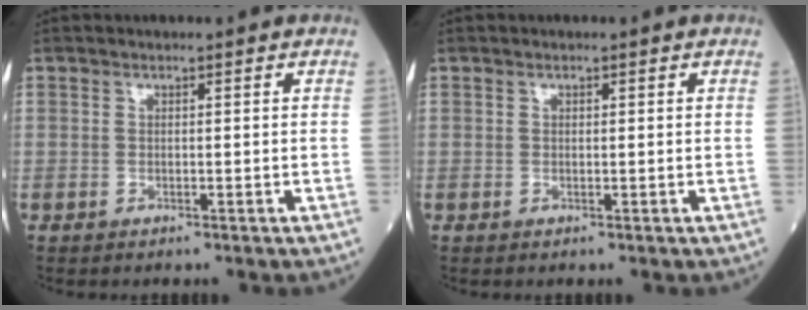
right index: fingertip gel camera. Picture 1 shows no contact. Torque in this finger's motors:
{"motor_torque": [-0.08, 0.03, -0.02, -0.01]}